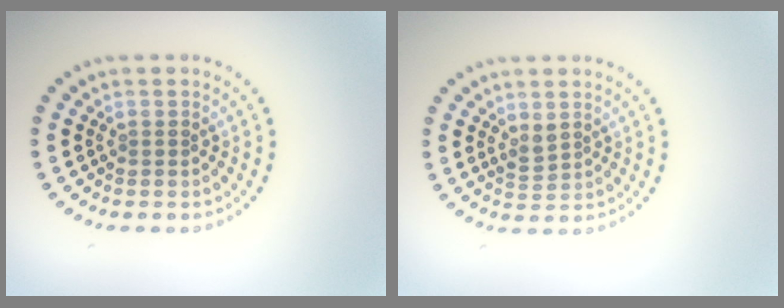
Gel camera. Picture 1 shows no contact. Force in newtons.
{"total": 1.4, "press": 1.3, "slide": 0.5}